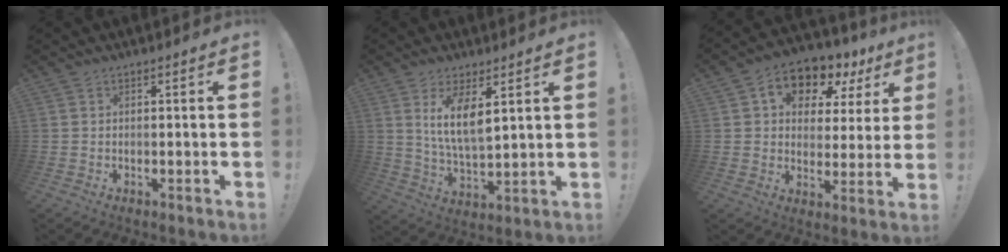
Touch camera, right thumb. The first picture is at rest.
{"total": 9.7, "force": [4.7, 3.3, 7.8], "torque": [-0.140, -0.031, 0.076]}
{"total": 10.3, "force": [5.5, 7.1, 5.1], "torque": [-0.082, -0.035, 0.101]}